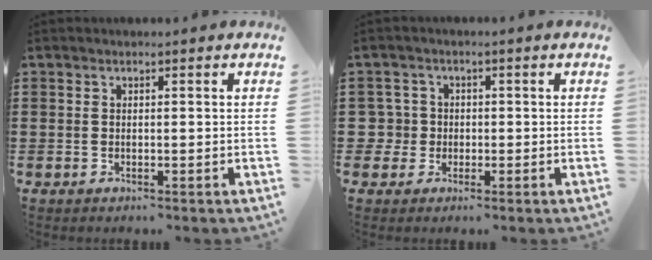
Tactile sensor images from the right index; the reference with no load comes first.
{"total": 3.4, "force": [-0.5, 3.3, 0.6], "torque": [-0.035, 0.006, -0.016]}